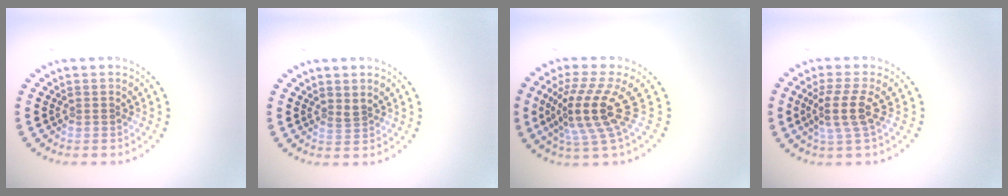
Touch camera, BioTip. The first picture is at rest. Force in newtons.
{"total": 0.6, "press": 0.4, "slide": 0.5}
{"total": 4.7, "press": 3.5, "slide": 3.2}
{"total": 2.9, "press": 2.1, "slide": 2.0}